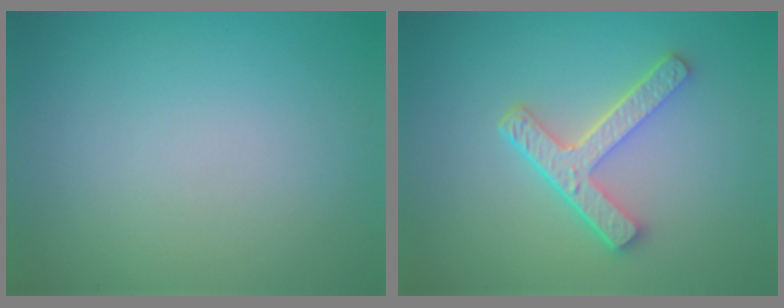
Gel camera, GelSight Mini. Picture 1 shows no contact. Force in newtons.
{"total": 4.4, "press": 3.4, "slide": 2.7}